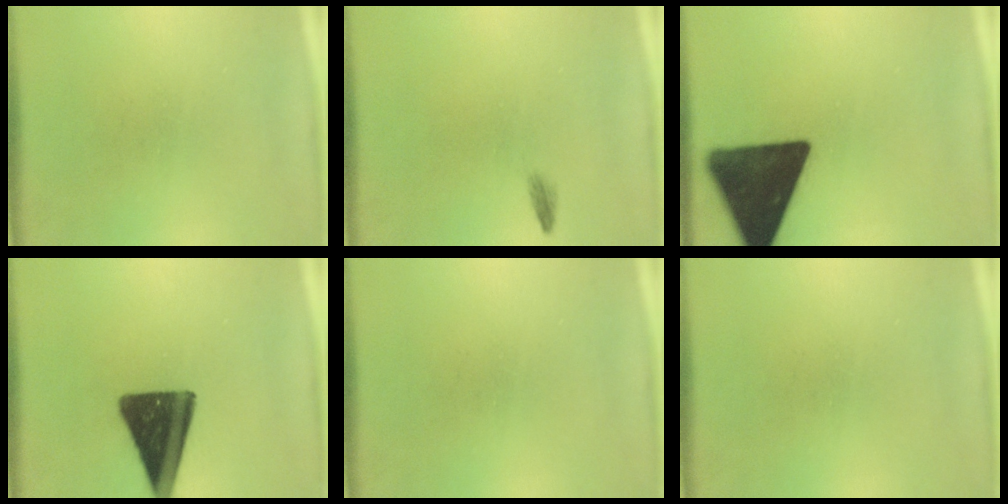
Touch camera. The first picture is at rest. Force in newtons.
{"total": 0.7}
{"total": 18.4}
{"total": 15.2}
{"total": 0.0}
{"total": 0.0}